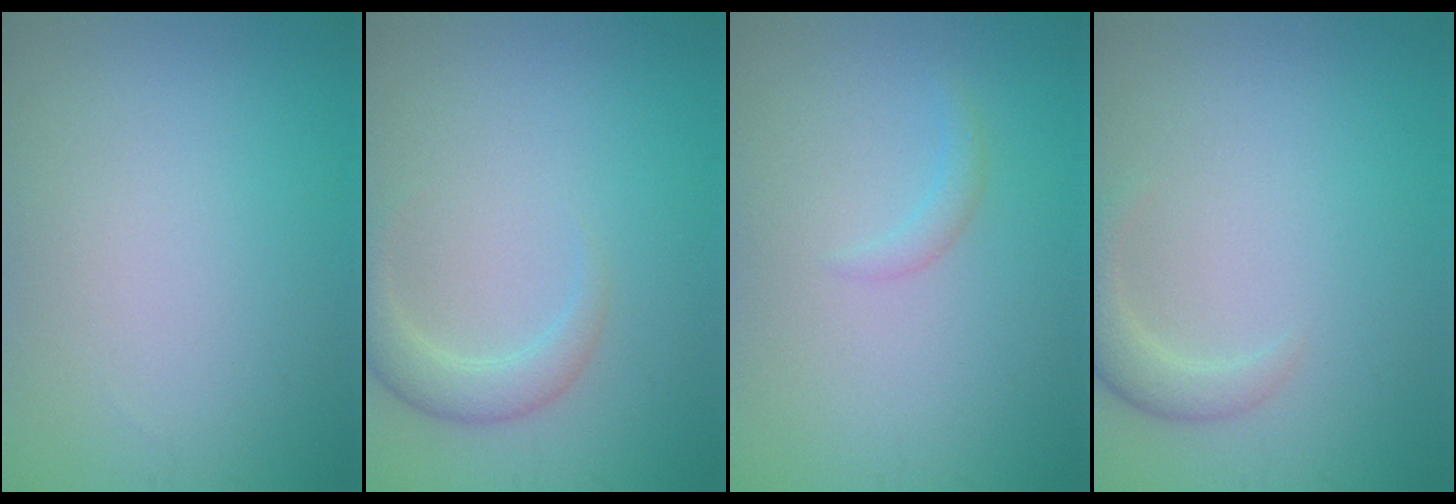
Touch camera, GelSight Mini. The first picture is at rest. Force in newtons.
{"total": 2.4, "press": 2.4, "slide": 0.2}
{"total": 1.0, "press": 1.0, "slide": 0.0}
{"total": 2.2, "press": 2.2, "slide": 0.2}